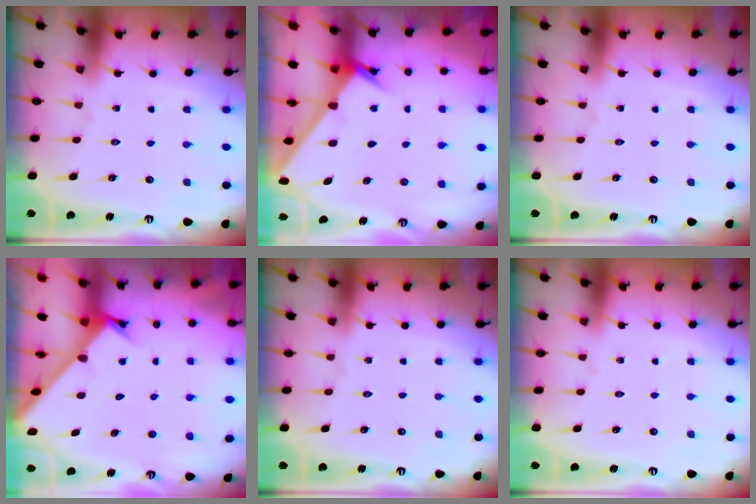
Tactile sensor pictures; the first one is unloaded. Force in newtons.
{"total": 2.5, "press": 2.5, "slide": 0.2}
{"total": 0.0}
{"total": 2.2, "press": 2.2, "slide": 0.2}
{"total": 0.0}
{"total": 0.0}